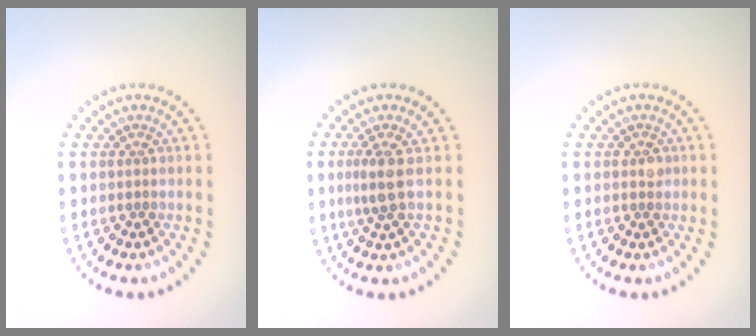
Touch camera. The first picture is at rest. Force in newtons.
{"total": 2.2, "press": 1.8, "slide": 1.3}
{"total": 0.8, "press": 0.7, "slide": 0.3}